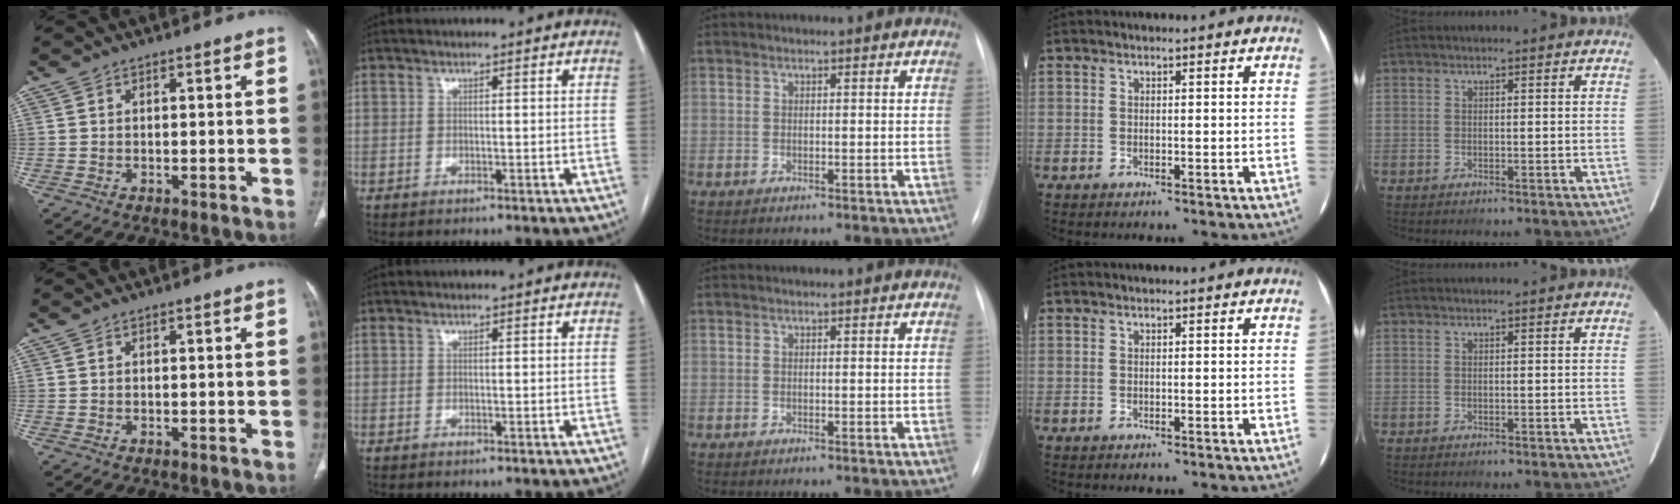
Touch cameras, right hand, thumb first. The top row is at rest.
{}